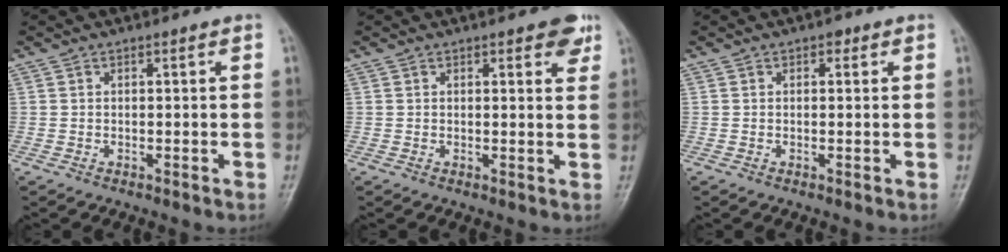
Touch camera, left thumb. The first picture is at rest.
{"total": 4.1, "force": [2.4, 1.6, 2.9], "torque": [-0.019, -0.009, 0.023]}
{"total": 1.2, "force": [0.6, 0.8, 0.7], "torque": [0.002, 0.000, 0.003]}